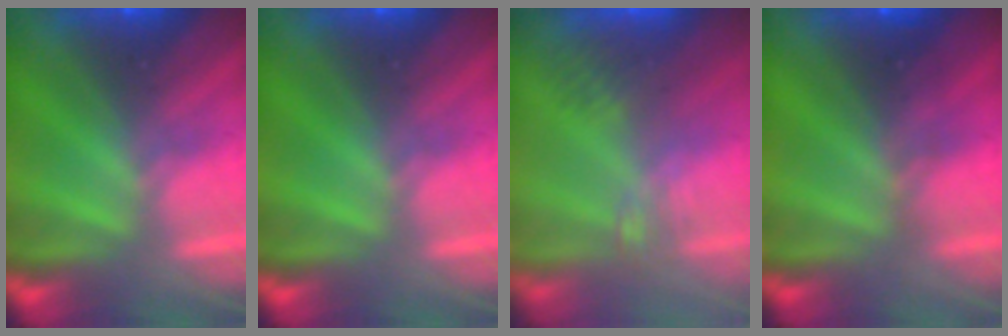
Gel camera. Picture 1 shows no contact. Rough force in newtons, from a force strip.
{"total": 0.0}
{"total": 2.6}
{"total": 2.3}